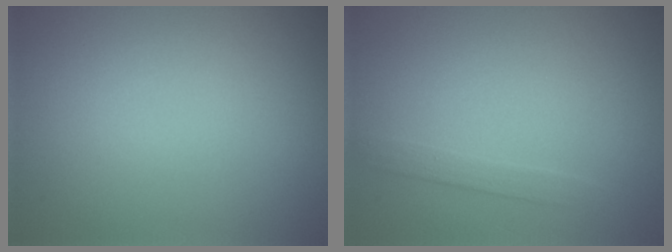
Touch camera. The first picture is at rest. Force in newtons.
{"total": 1.1, "press": 1.1, "slide": 0.1}